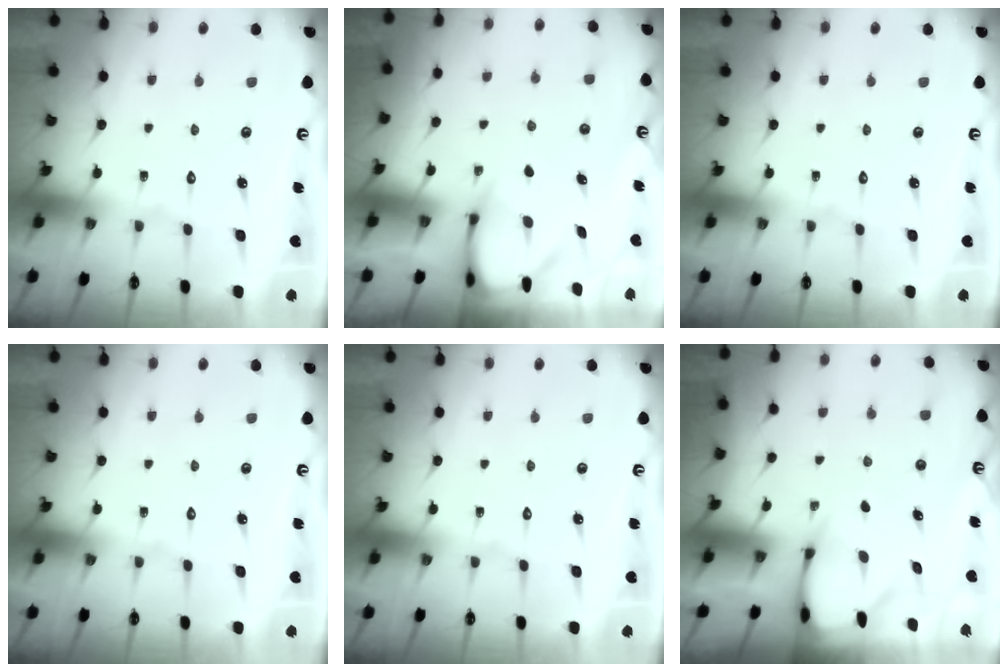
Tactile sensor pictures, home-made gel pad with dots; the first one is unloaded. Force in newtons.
{"total": 3.3, "press": 3.3, "slide": 0.3}
{"total": 0.0}
{"total": 0.0}
{"total": 0.0}
{"total": 2.7, "press": 2.7, "slide": 0.3}